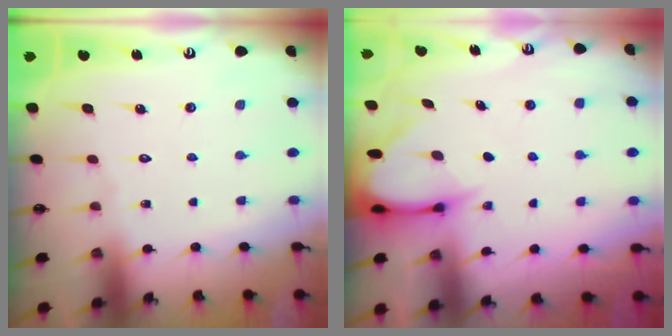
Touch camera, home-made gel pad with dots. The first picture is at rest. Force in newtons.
{"total": 3.7, "press": 3.7, "slide": 0.4}